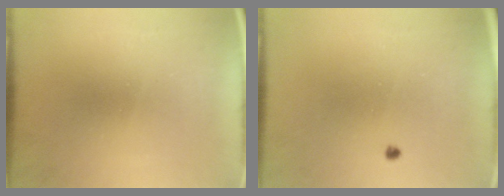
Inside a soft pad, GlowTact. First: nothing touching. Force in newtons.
{"total": 0.7}